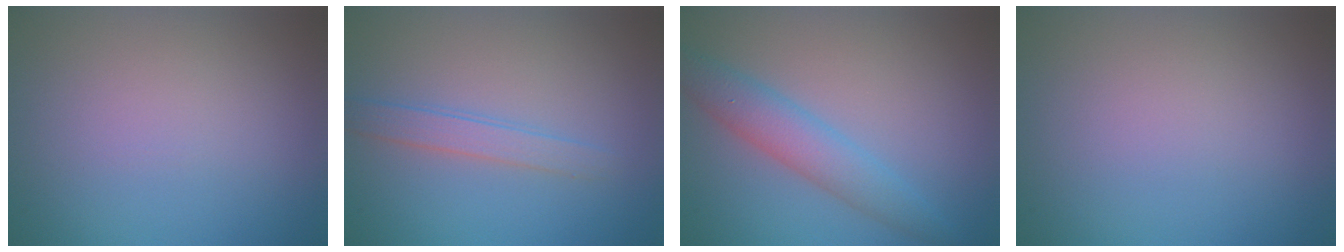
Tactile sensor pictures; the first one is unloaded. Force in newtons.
{"total": 1.9, "press": 1.9, "slide": 0.1}
{"total": 3.6, "press": 3.6, "slide": 0.1}
{"total": 0.0}